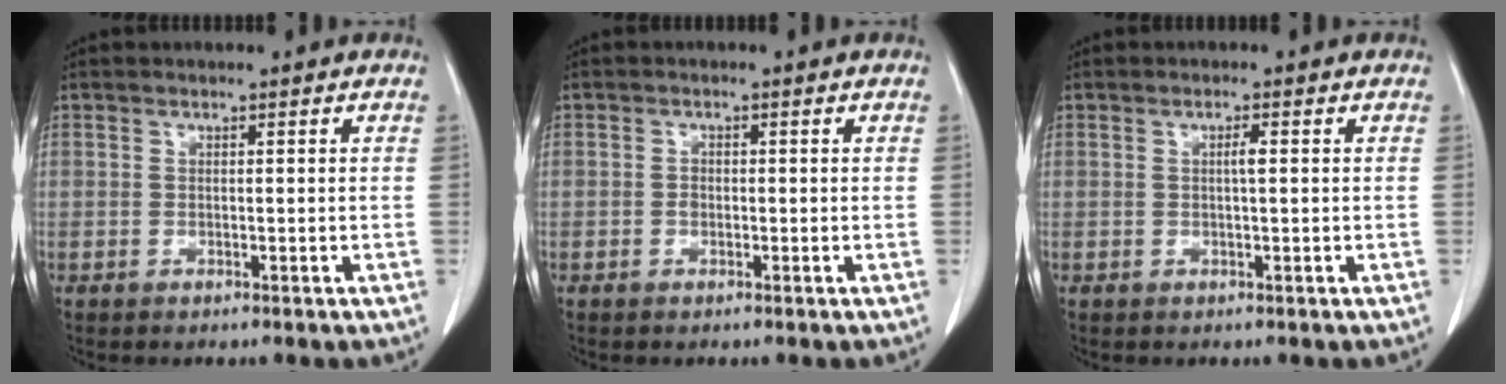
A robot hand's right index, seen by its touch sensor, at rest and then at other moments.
{"total": 0.9, "force": [-0.2, 0.8, 0.5], "torque": [-0.008, 0.003, -0.005]}
{"total": 1.3, "force": [0.2, 0.1, 1.2], "torque": [-0.022, 0.003, 0.002]}